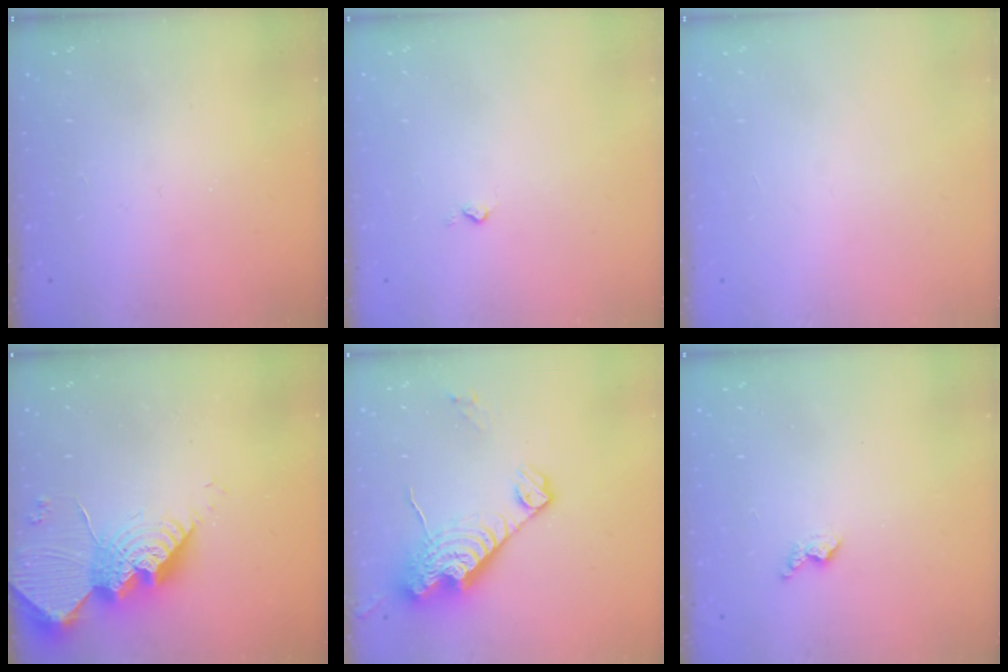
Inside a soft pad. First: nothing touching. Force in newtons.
{"total": 2.7, "press": 2.7, "slide": 0.4}
{"total": 0.0}
{"total": 16.8, "press": 16.7, "slide": 1.2}
{"total": 13.3, "press": 13.2, "slide": 1.1}
{"total": 3.0, "press": 3.0, "slide": 0.5}